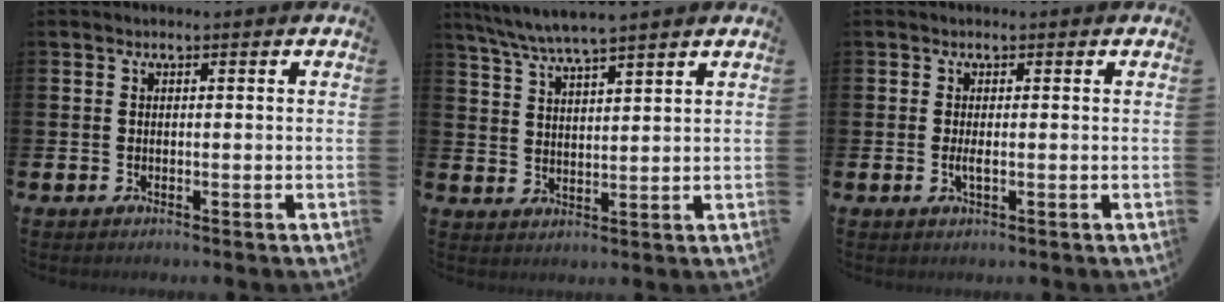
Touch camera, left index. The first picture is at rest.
{"total": 5.6, "force": [5.3, -0.2, 1.8], "torque": [-0.057, -0.024, 0.095]}
{"total": 1.3, "force": [-0.2, 0.3, 1.2], "torque": [-0.021, -0.001, -0.005]}